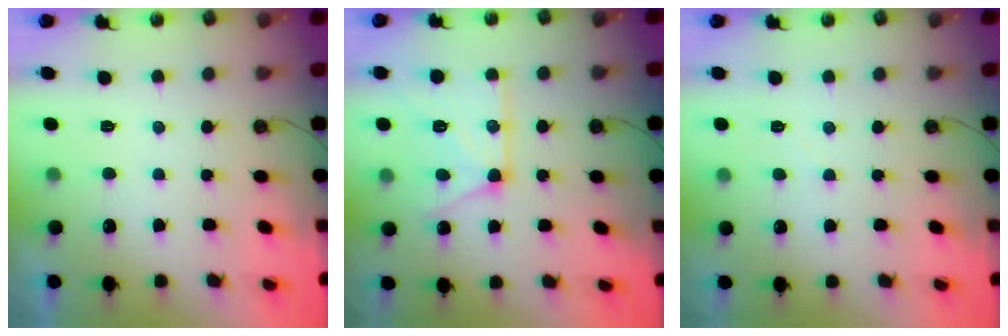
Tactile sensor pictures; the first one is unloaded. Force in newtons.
{"total": 14.9, "press": 14.8, "slide": 1.1}
{"total": 1.9, "press": 1.9, "slide": 0.3}